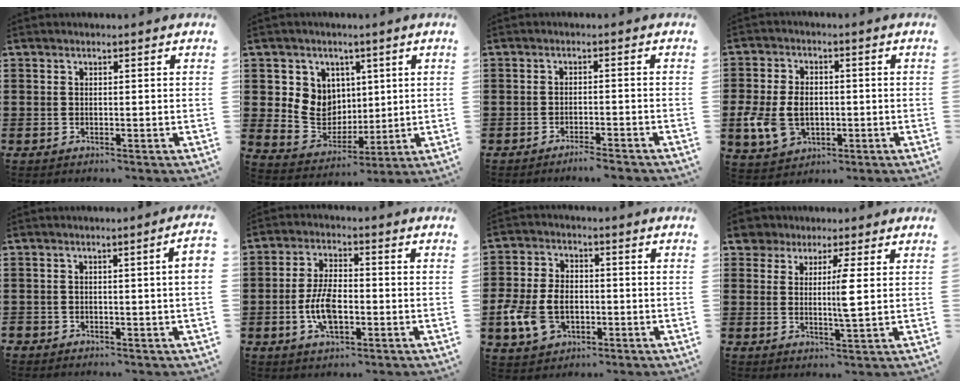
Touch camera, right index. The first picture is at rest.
{"total": 7.7, "force": [2.0, 7.2, 1.5], "torque": [-0.059, -0.001, 0.044]}
{"total": 2.1, "force": [-2.0, -0.1, 0.7], "torque": [-0.014, 0.000, -0.040]}
{"total": 7.3, "force": [-1.3, 5.5, 4.7], "torque": [-0.122, 0.004, -0.030]}
{"total": 2.3, "force": [-1.1, 0.3, 2.0], "torque": [-0.030, -0.002, -0.021]}
{"total": 7.3, "force": [-1.8, 3.5, 6.1], "torque": [-0.139, 0.002, -0.040]}
{"total": 8.1, "force": [-2.1, 5.9, 5.2], "torque": [-0.134, 0.007, -0.043]}
{"total": 5.3, "force": [2.8, 1.7, 4.2], "torque": [-0.067, -0.011, 0.043]}